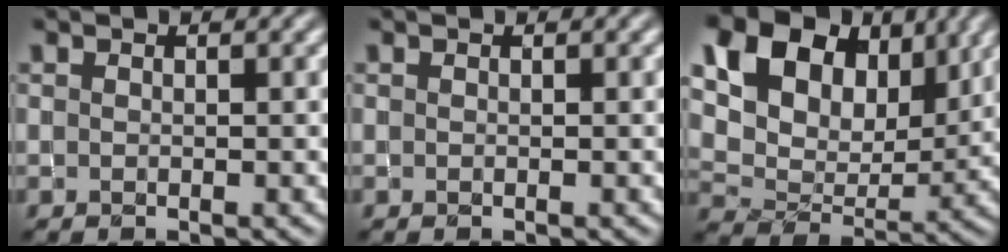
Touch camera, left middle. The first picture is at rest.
{"total": 0.0}
{"total": 13.8, "force": [7.3, 8.8, 7.8], "torque": [-0.166, 0.030, 0.122]}